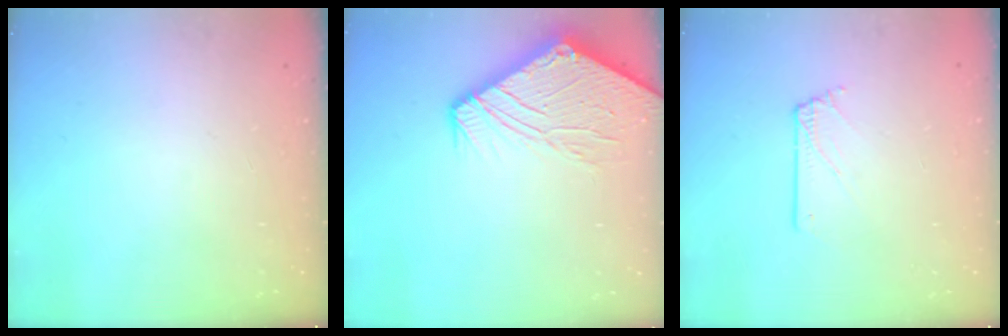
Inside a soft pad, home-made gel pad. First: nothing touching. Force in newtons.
{"total": 13.5, "press": 13.4, "slide": 1.8}
{"total": 1.5, "press": 1.5, "slide": 0.1}